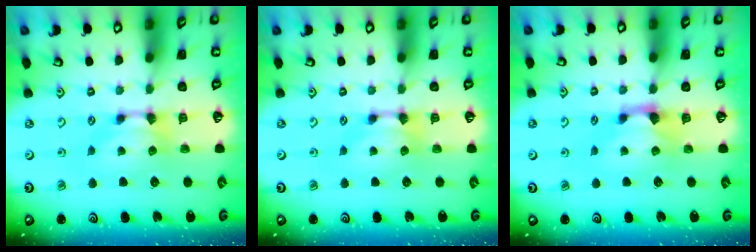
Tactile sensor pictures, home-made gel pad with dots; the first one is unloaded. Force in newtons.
{"total": 0.0}
{"total": 1.3, "press": 0.4, "slide": 1.3}